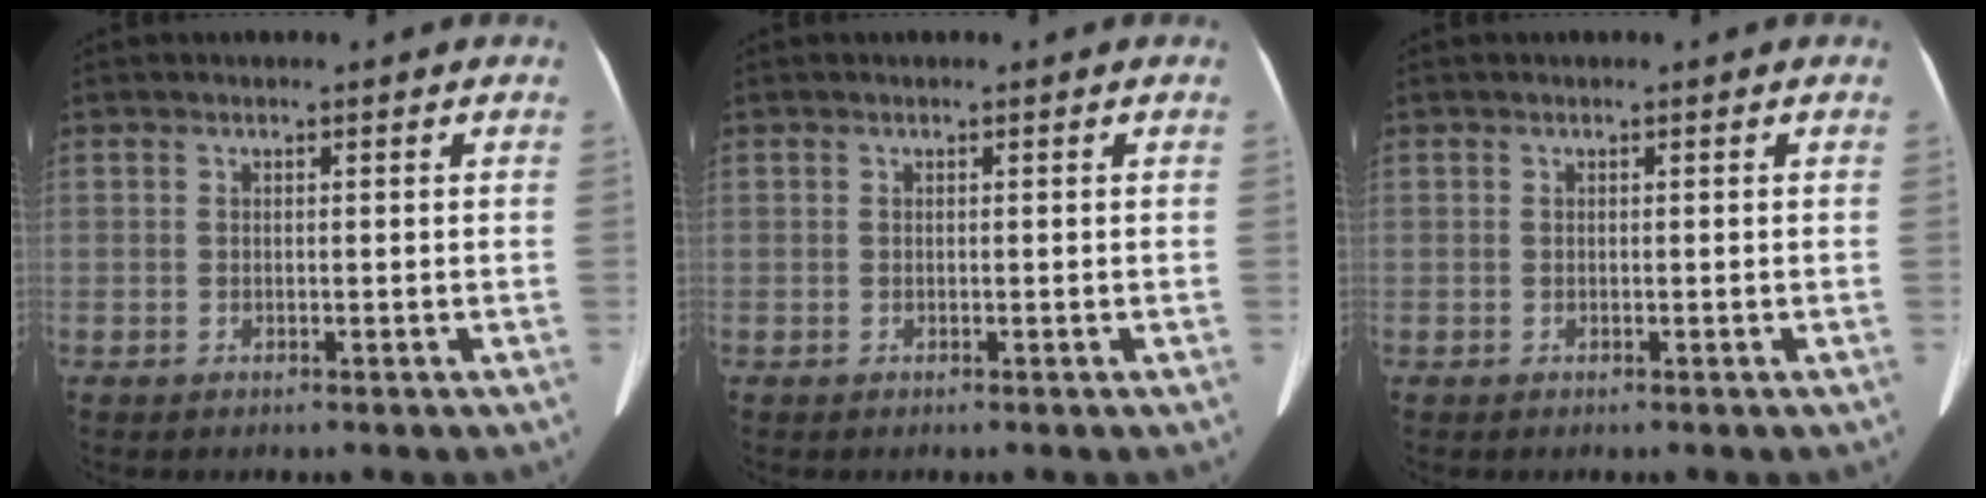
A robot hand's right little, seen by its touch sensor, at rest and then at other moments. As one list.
[{"total": 0.0}, {"total": 0.0}]